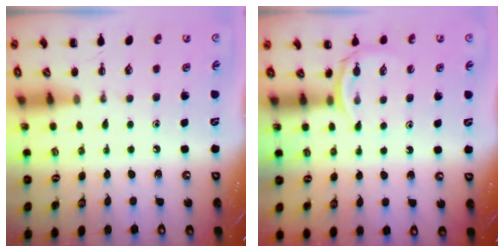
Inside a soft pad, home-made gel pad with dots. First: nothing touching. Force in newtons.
{"total": 3.3, "press": 3.1, "slide": 1.1}